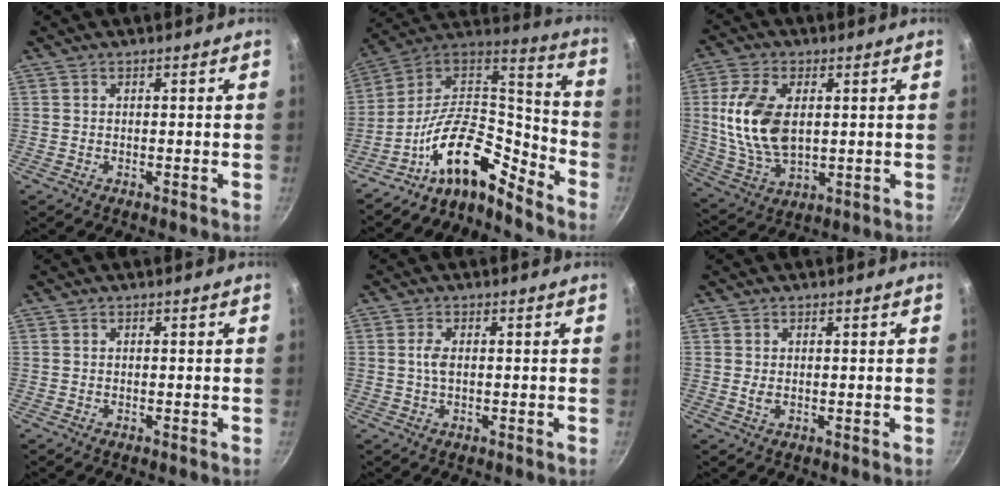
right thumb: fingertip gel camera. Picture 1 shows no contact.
{"total": 16.4, "force": [-11.0, 6.9, 10.1], "torque": [-0.149, 0.098, -0.221]}
{"total": 14.2, "force": [2.0, 8.3, 11.3], "torque": [-0.214, -0.011, 0.047]}
{"total": 0.0}
{"total": 2.4, "force": [0.2, 1.1, 2.1], "torque": [-0.048, 0.002, 0.004]}
{"total": 1.1, "force": [0.2, 0.6, 0.9], "torque": [-0.017, -0.004, 0.004]}